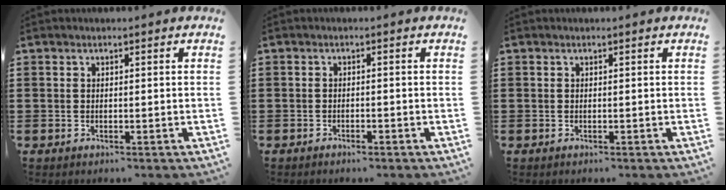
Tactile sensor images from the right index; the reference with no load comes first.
{"total": 0.9, "force": [-0.8, 0.0, 0.3], "torque": [-0.008, -0.002, -0.017]}
{"total": 0.0}